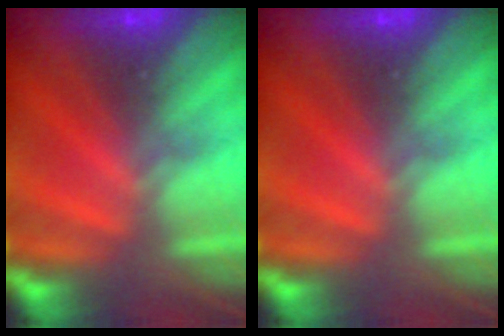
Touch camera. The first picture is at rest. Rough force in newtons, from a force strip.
{"total": 0.0}